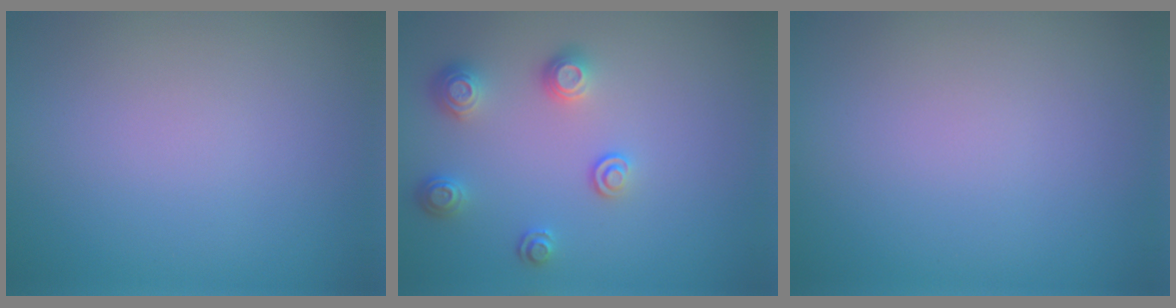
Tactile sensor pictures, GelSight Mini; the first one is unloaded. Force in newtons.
{"total": 3.0, "press": 2.6, "slide": 1.6}
{"total": 0.0}